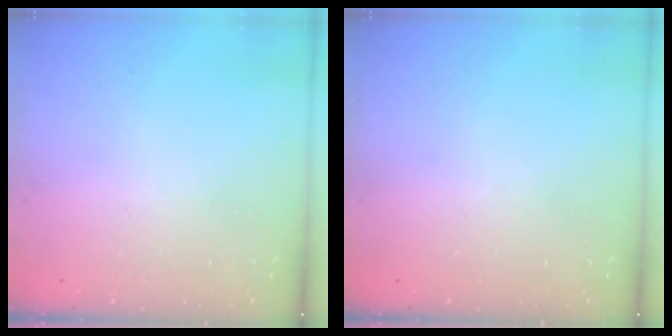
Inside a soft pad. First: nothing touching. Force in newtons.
{"total": 0.0}